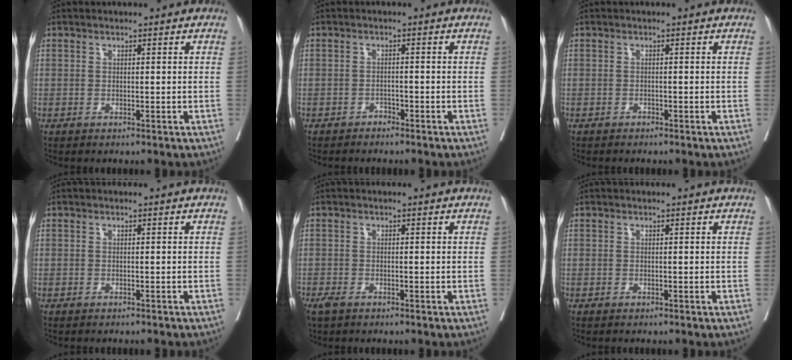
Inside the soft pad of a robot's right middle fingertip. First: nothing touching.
{"total": 1.4, "force": [-1.3, 0.4, 0.2], "torque": [-0.009, -0.001, -0.021]}
{"total": 0.6, "force": [-0.6, 0.1, 0.1], "torque": [-0.011, -0.004, -0.011]}
{"total": 2.9, "force": [-2.7, 0.4, 0.9], "torque": [-0.011, -0.004, -0.035]}
{"total": 2.1, "force": [-1.5, 0.9, 1.1], "torque": [-0.028, -0.006, -0.025]}
{"total": 0.6, "force": [-0.5, 0.1, 0.2], "torque": [0.000, -0.001, -0.009]}